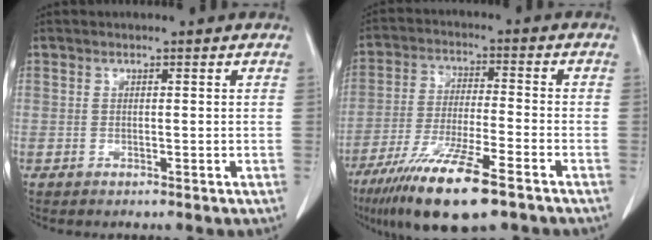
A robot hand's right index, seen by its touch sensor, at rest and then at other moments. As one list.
[{"total": 14.2, "force": [-9.1, 1.6, 10.8], "torque": [-0.211, -0.037, -0.162]}]